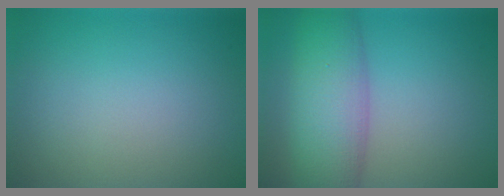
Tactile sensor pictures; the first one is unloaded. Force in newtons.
{"total": 8.0, "press": 8.0, "slide": 0.2}